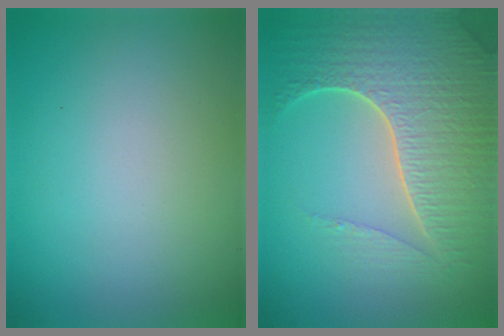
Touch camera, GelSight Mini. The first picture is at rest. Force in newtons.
{"total": 7.5, "press": 5.6, "slide": 5.0}